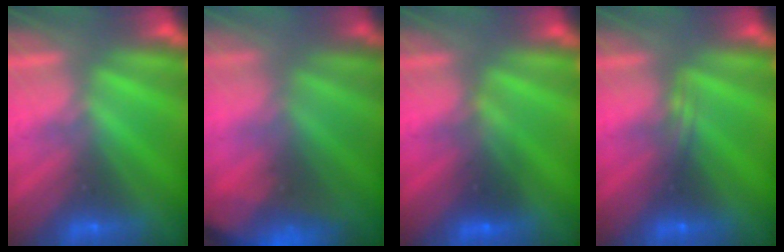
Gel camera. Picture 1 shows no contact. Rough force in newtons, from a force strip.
{"total": 8.3}
{"total": 2.8}
{"total": 2.3}